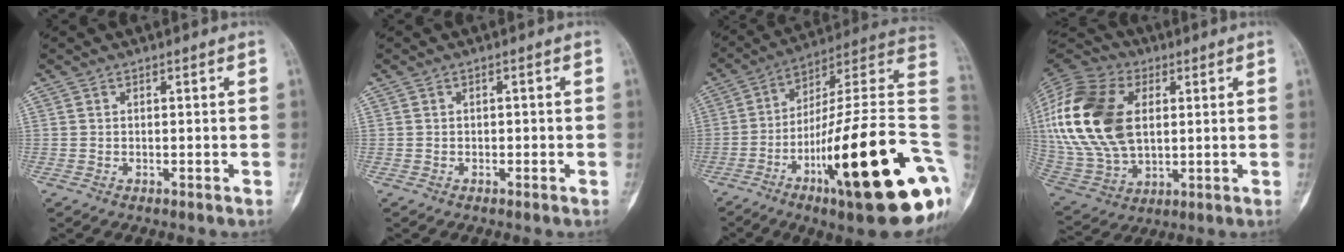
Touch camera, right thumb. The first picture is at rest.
{"total": 0.7, "force": [-0.2, 0.6, 0.2], "torque": [0.006, 0.004, -0.005]}
{"total": 30.6, "force": [-7.7, 6.4, 28.9], "torque": [-0.356, 0.049, -0.123]}
{"total": 26.8, "force": [5.0, 17.2, 20.0], "torque": [-0.435, 0.004, 0.096]}